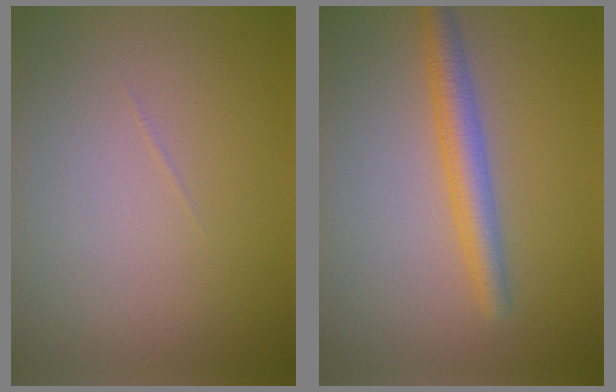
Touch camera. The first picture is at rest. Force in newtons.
{"total": 3.0, "press": 3.0, "slide": 0.1}